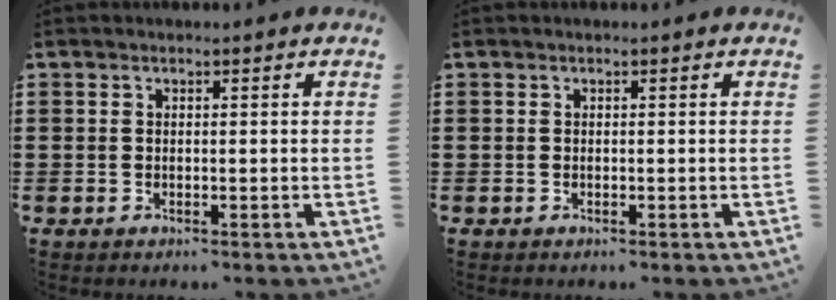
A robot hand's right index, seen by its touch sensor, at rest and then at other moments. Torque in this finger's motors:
{"motor_torque": [0.01, 0.01, 0.00, -0.01]}